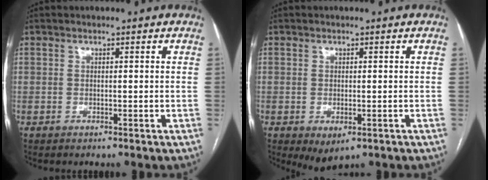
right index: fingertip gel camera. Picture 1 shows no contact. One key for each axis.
{"total": 3.5, "fx": -1.5, "fy": 1.8, "fz": 2.6, "tx": -0.034, "ty": -0.007, "tz": -0.008}